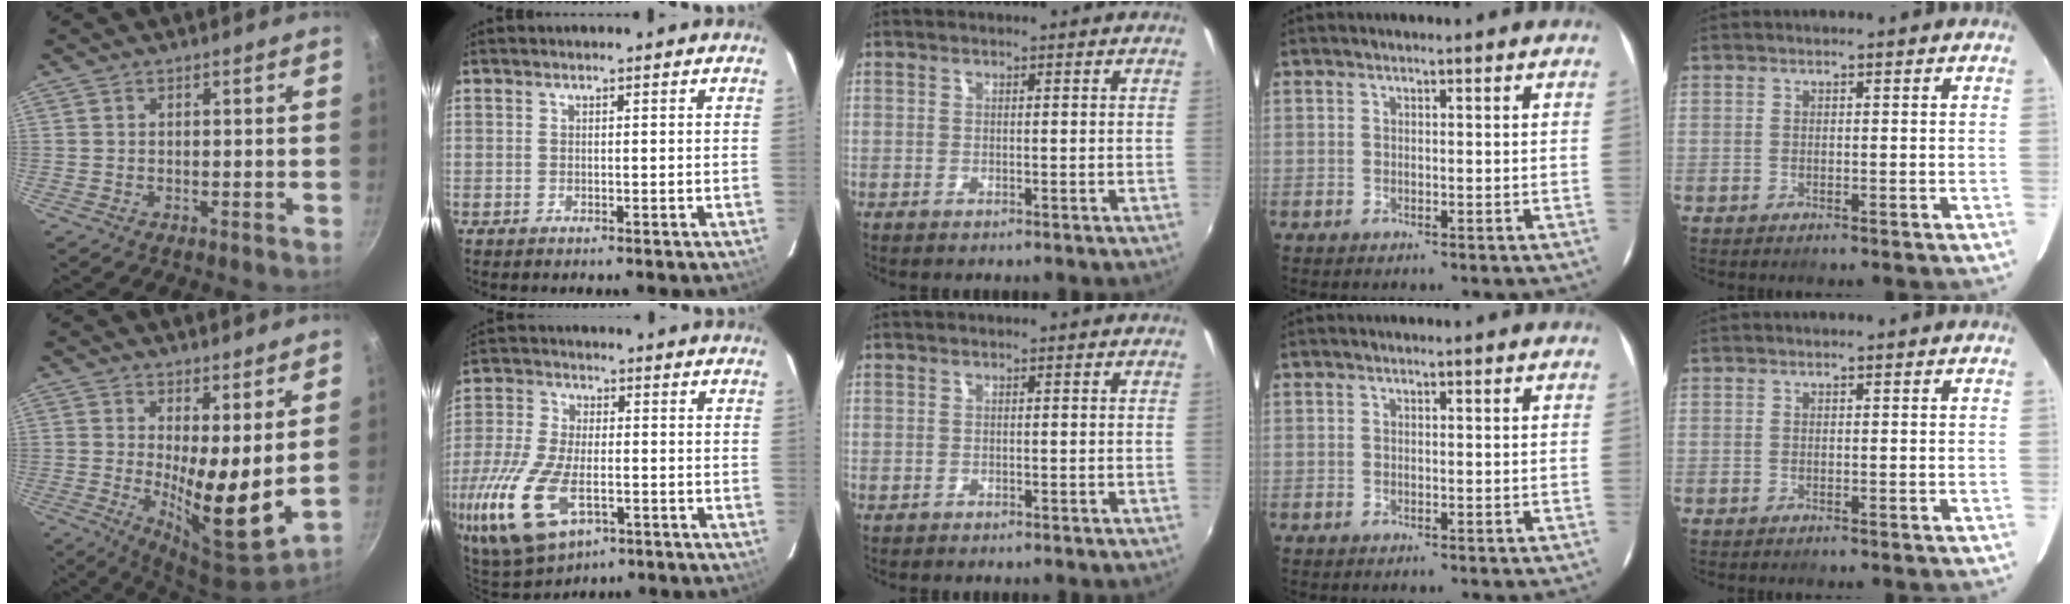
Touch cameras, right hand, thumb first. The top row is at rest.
{"thumb": {"total": 12.0, "force": [2.9, 3.4, 11.1], "torque": [-0.171, -0.053, 0.045]}, "index": {"total": 19.3, "force": [-7.7, 9.9, 14.7], "torque": [-0.346, -0.037, -0.136]}}